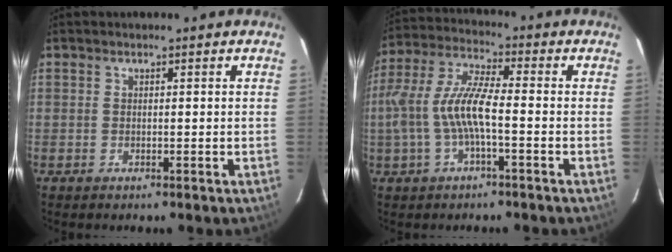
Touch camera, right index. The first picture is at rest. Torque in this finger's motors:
{"motor_torque": [0.77, -0.46, 0.70, 0.21]}